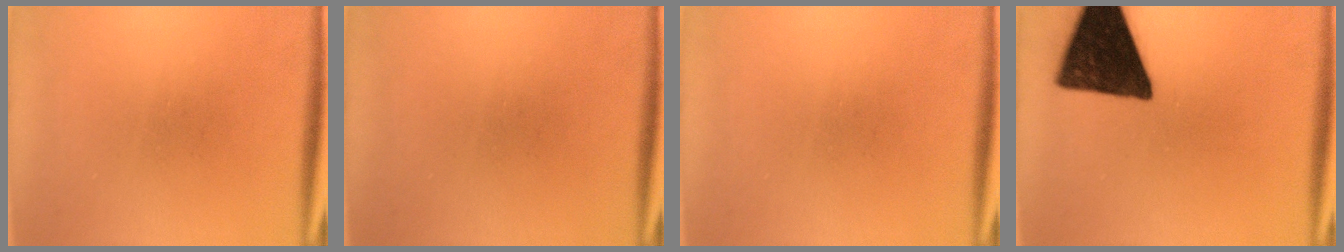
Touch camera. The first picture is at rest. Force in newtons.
{"total": 0.0}
{"total": 0.0}
{"total": 17.2}